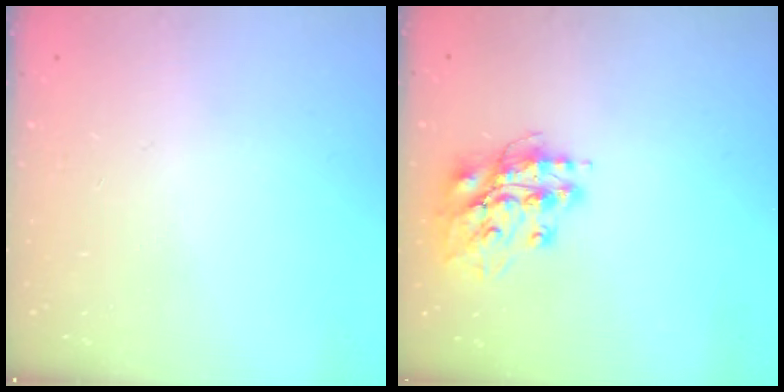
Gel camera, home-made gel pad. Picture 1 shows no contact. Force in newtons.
{"total": 13.9, "press": 13.7, "slide": 2.0}